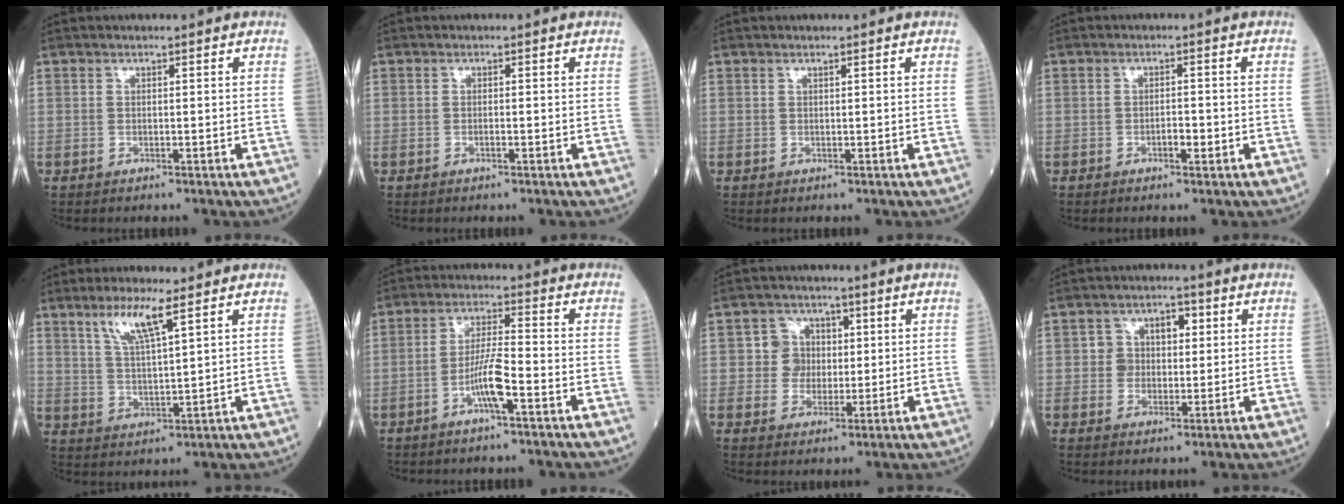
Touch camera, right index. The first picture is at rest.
{"total": 0.6, "force": [-0.4, 0.0, 0.5], "torque": [-0.009, 0.000, -0.006]}
{"total": 0.0}
{"total": 1.8, "force": [-0.9, 0.5, 1.5], "torque": [-0.021, 0.002, -0.014]}
{"total": 6.8, "force": [4.2, 0.3, 5.4], "torque": [-0.109, -0.004, 0.083]}
{"total": 5.9, "force": [-2.7, 0.2, 5.2], "torque": [-0.104, 0.006, -0.051]}
{"total": 4.7, "force": [0.7, 4.5, 1.2], "torque": [-0.011, 0.014, 0.011]}
{"total": 4.9, "force": [1.0, 3.9, 2.7], "torque": [-0.034, 0.019, 0.017]}